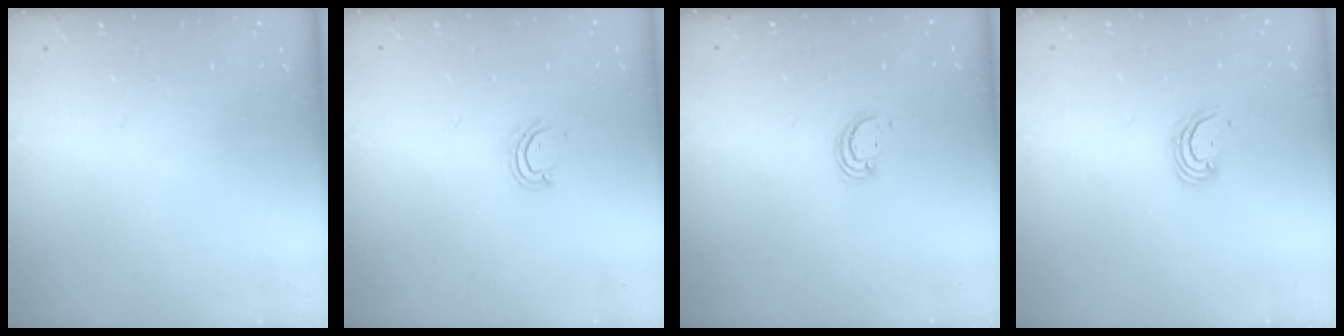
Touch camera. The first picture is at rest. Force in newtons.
{"total": 3.5, "press": 3.4, "slide": 0.3}
{"total": 2.6, "press": 2.6, "slide": 0.2}
{"total": 3.2, "press": 3.2, "slide": 0.3}